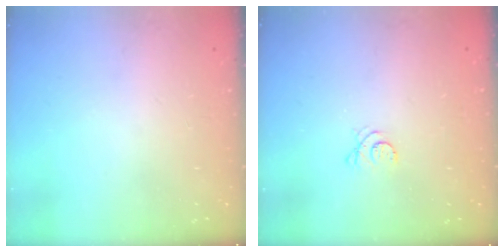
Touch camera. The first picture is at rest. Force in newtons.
{"total": 3.7, "press": 3.7, "slide": 0.5}